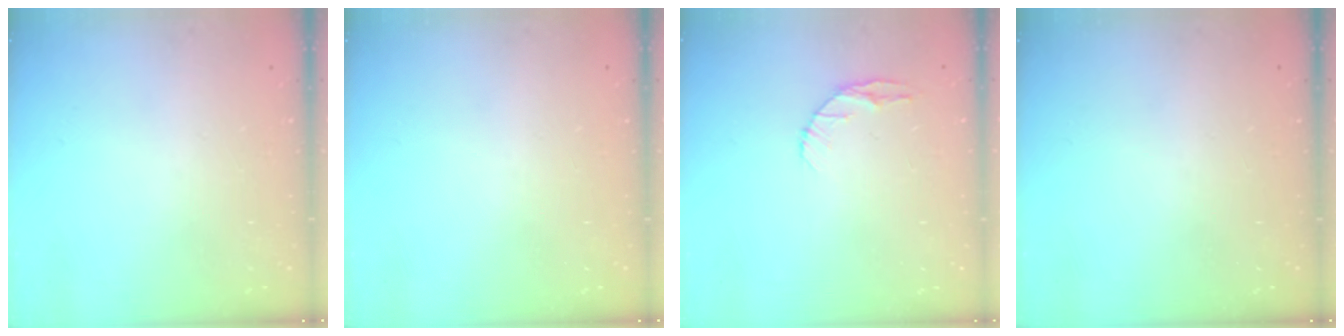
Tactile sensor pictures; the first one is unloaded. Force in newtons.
{"total": 0.0}
{"total": 5.8, "press": 5.7, "slide": 0.8}
{"total": 0.0}